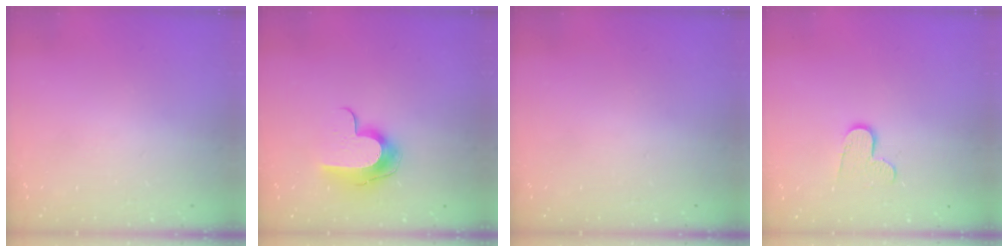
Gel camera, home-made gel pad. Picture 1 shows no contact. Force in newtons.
{"total": 10.2, "press": 10.2, "slide": 0.5}
{"total": 0.0}
{"total": 7.2, "press": 7.2, "slide": 0.4}